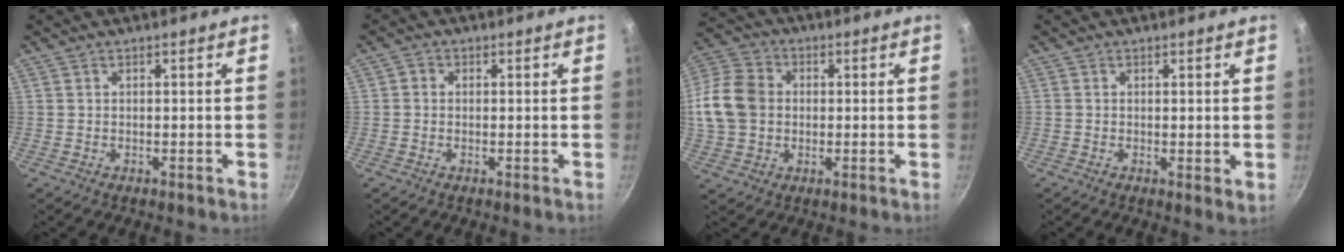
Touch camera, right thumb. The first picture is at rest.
{"total": 1.6, "force": [0.1, 1.5, 0.7], "torque": [-0.010, 0.004, -0.004]}
{"total": 13.5, "force": [0.5, 10.9, 7.9], "torque": [-0.139, 0.016, -0.003]}
{"total": 1.5, "force": [0.4, 0.7, 1.3], "torque": [-0.019, -0.007, 0.003]}